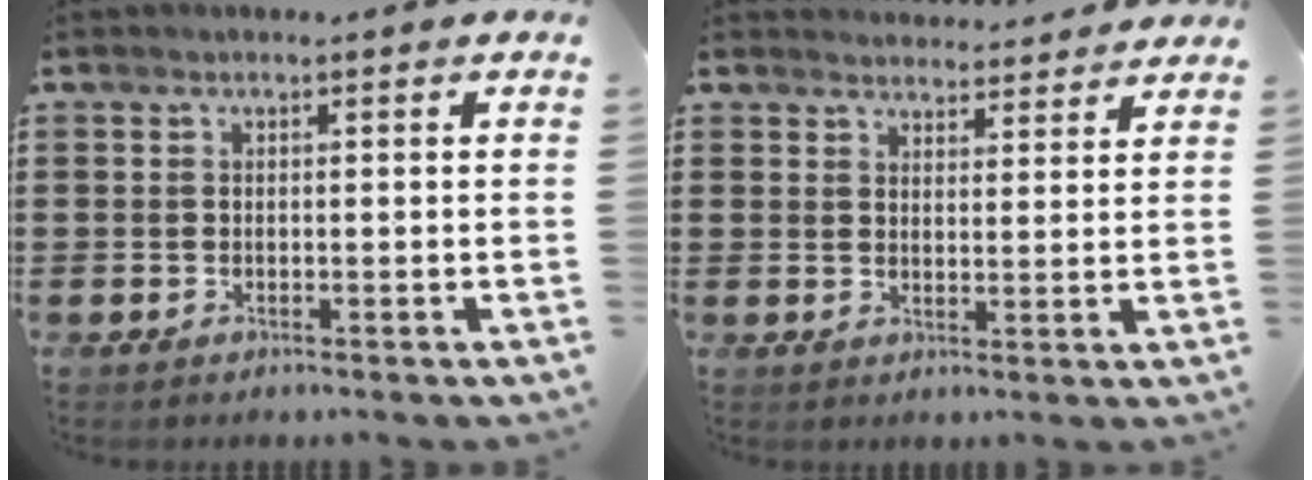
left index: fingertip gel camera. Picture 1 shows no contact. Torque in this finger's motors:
{"motor_torque": [1.46, -0.68, 0.04, -0.01]}